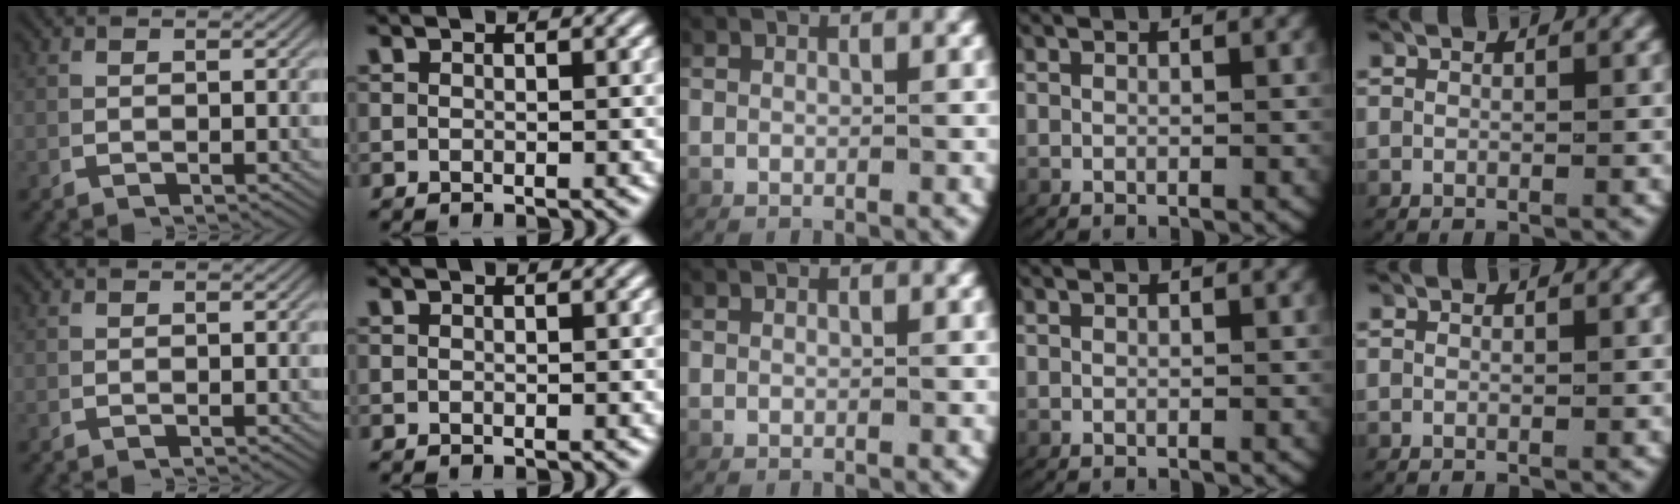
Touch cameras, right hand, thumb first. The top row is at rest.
{"index": {"total": 2.1, "force": [-0.2, -2.0, -0.6], "torque": [0.025, -0.009, 0.009]}}